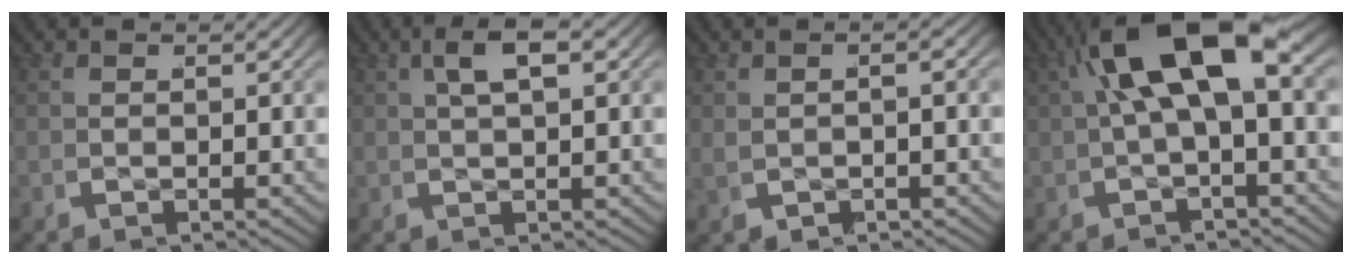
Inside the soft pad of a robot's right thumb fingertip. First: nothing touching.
{"total": 3.0, "force": [1.4, 0.2, 2.6], "torque": [-0.041, 0.017, 0.023]}
{"total": 0.5, "force": [-0.3, -0.3, 0.4], "torque": [-0.016, 0.004, -0.005]}
{"total": 8.3, "force": [1.7, 3.3, 7.5], "torque": [-0.149, 0.021, 0.022]}